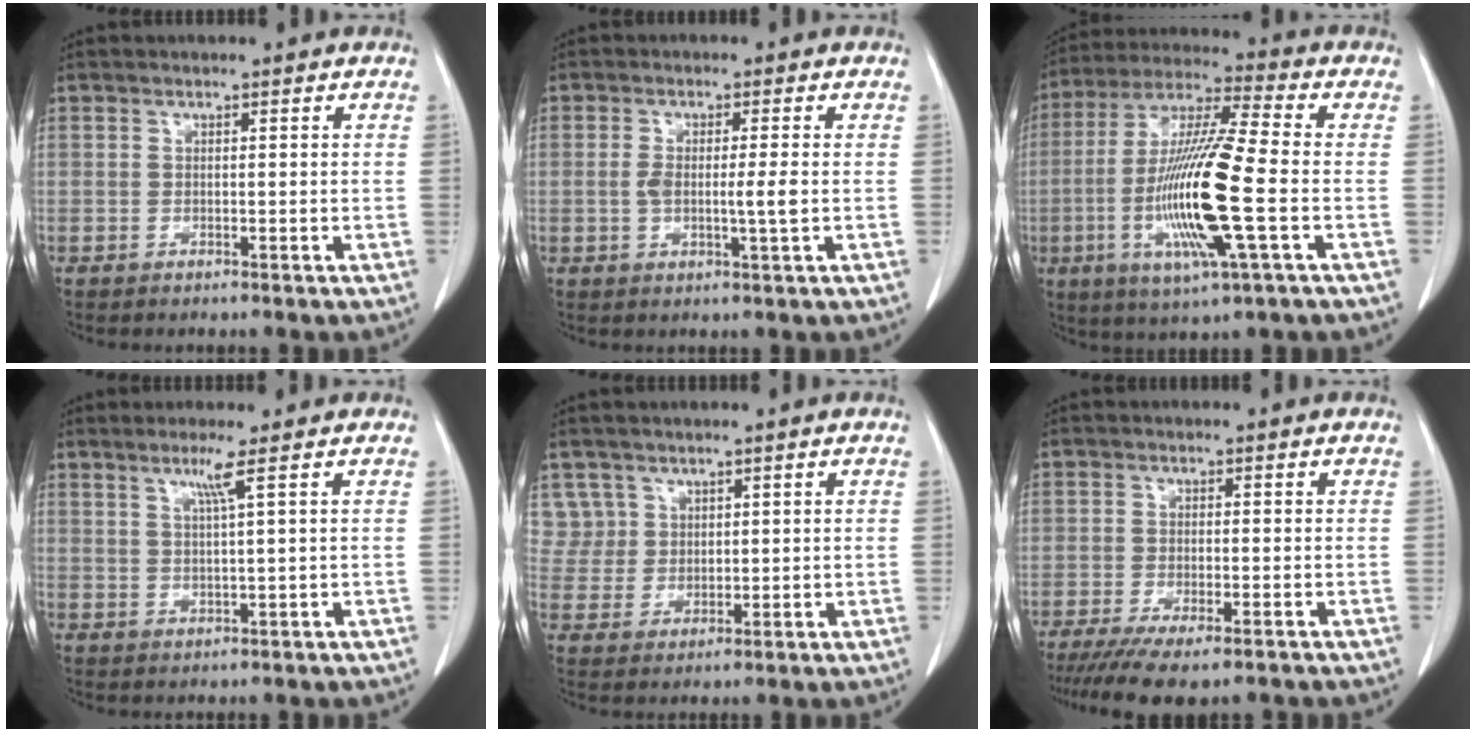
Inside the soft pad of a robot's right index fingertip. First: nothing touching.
{"total": 4.5, "force": [-0.5, 0.4, 4.4], "torque": [-0.087, -0.001, -0.007]}
{"total": 17.9, "force": [-3.9, 1.0, 17.4], "torque": [-0.357, -0.016, -0.077]}
{"total": 3.3, "force": [1.7, -0.9, 2.7], "torque": [-0.054, -0.007, 0.035]}
{"total": 5.3, "force": [2.8, 4.6, -0.3], "torque": [0.017, 0.006, 0.059]}
{"total": 9.7, "force": [-7.1, 2.3, 6.1], "torque": [-0.092, -0.019, -0.109]}